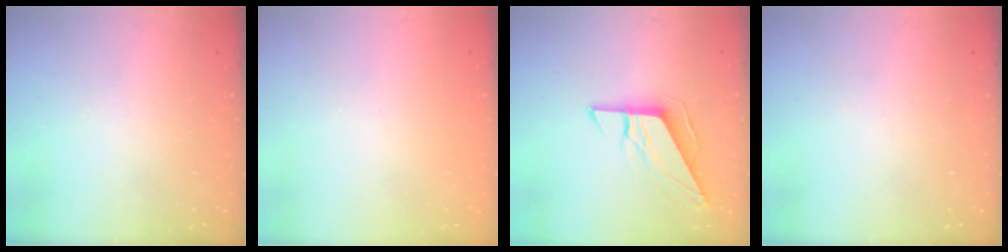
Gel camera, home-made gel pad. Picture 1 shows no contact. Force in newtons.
{"total": 2.7, "press": 2.7, "slide": 0.3}
{"total": 9.2, "press": 9.2, "slide": 0.6}
{"total": 0.0}